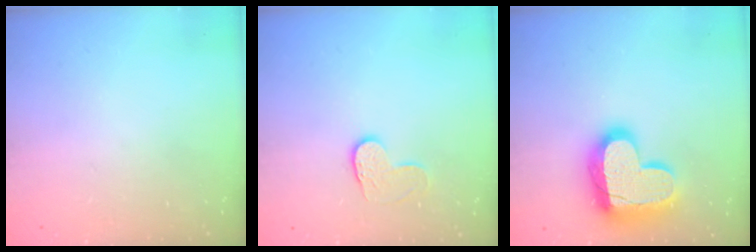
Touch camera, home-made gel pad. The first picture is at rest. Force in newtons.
{"total": 6.6, "press": 6.6, "slide": 0.3}
{"total": 19.3, "press": 19.2, "slide": 1.5}